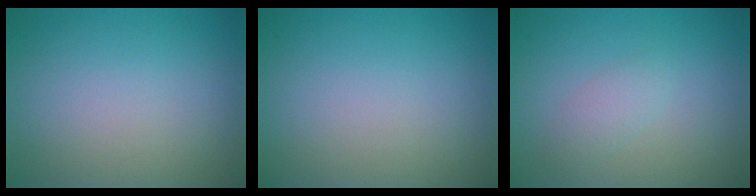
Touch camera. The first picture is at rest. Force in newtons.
{"total": 0.0}
{"total": 1.3, "press": 1.3, "slide": 0.0}